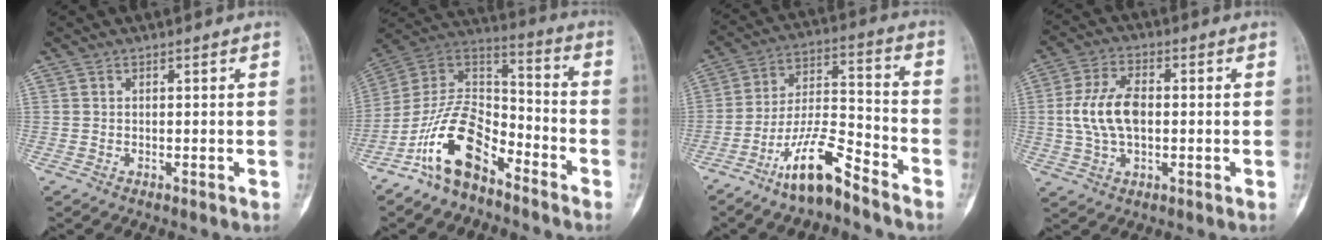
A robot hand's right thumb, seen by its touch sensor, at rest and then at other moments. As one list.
[{"total": 15.0, "force": [-9.3, 7.5, 9.2], "torque": [-0.149, 0.089, -0.185]}, {"total": 12.4, "force": [-8.9, 3.1, 8.1], "torque": [-0.148, 0.071, -0.169]}, {"total": 10.2, "force": [0.1, 5.8, 8.4], "torque": [-0.164, 0.012, 0.002]}]